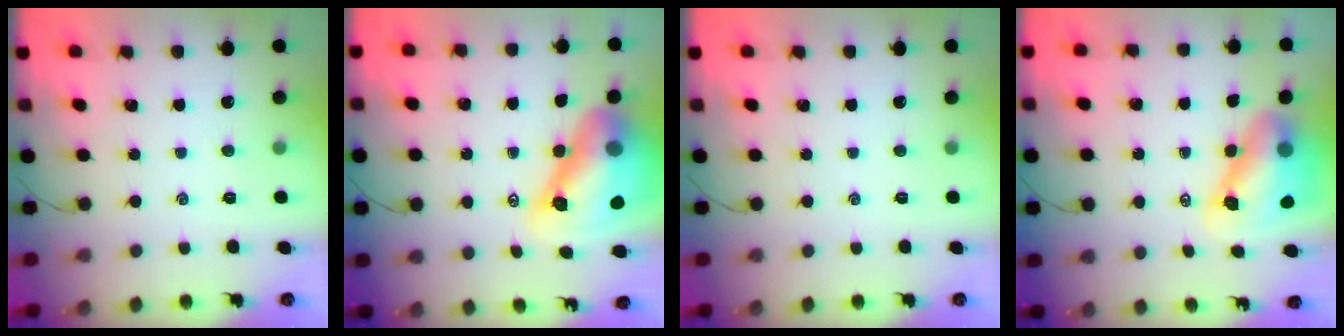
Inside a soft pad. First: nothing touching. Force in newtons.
{"total": 17.7, "press": 16.9, "slide": 5.0}
{"total": 0.0}
{"total": 10.5, "press": 9.9, "slide": 3.5}